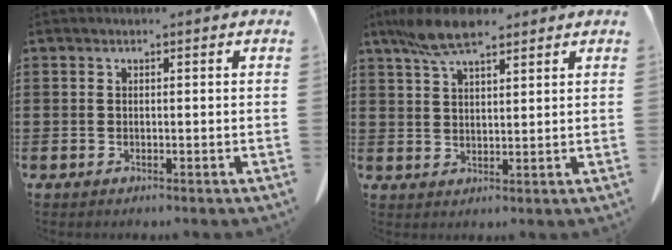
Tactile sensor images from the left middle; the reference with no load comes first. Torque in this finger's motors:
{"motor_torque": [0.87, 0.80, 0.44, 0.16]}